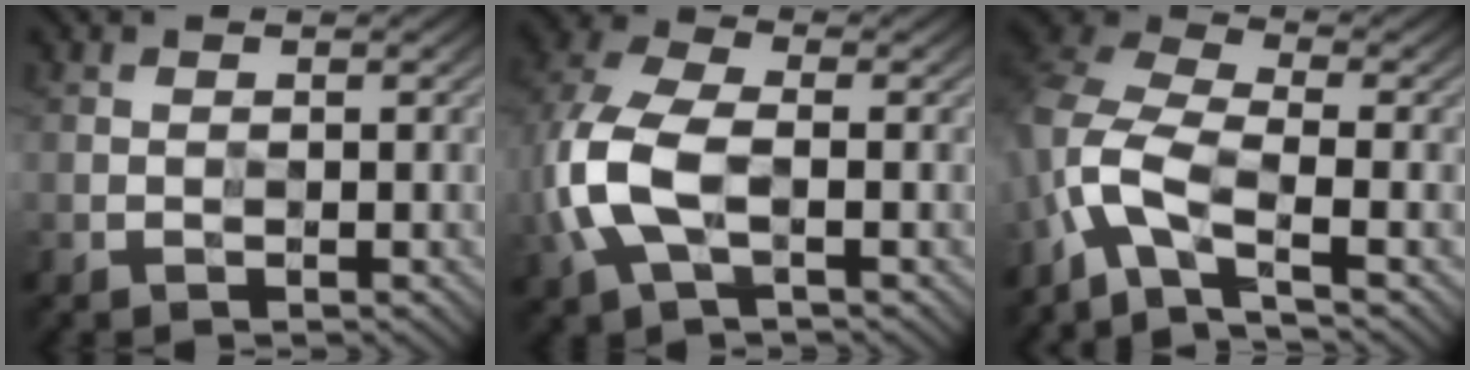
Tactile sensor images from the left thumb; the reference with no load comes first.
{"total": 10.0, "force": [-2.2, 5.8, 7.9], "torque": [-0.209, 0.002, -0.048]}
{"total": 9.1, "force": [-4.9, 3.9, 6.6], "torque": [-0.145, 0.003, -0.113]}